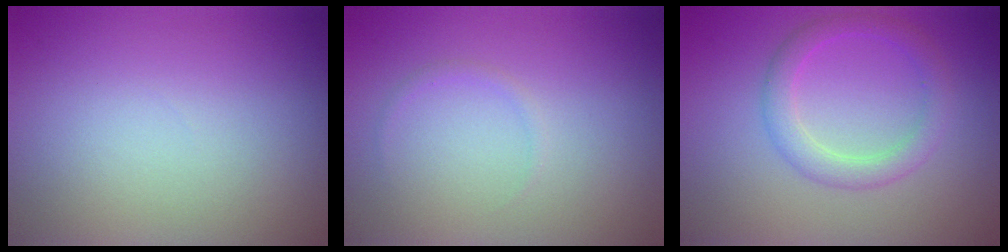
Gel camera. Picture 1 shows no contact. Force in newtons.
{"total": 0.7, "press": 0.7, "slide": 0.1}
{"total": 2.8, "press": 2.8, "slide": 0.0}